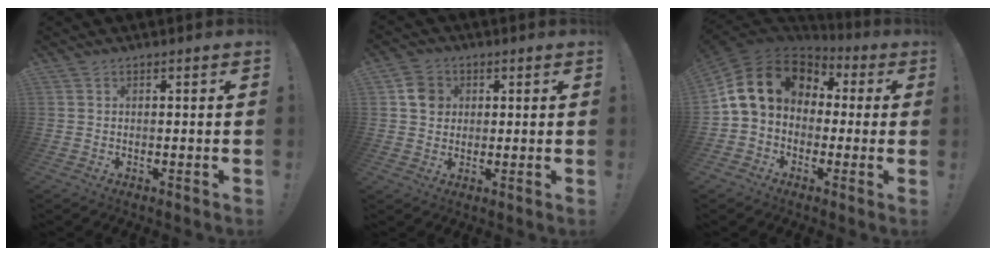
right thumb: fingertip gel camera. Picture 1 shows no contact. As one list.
[{"total": 6.5, "force": [1.7, 5.9, 2.1], "torque": [-0.017, 0.000, 0.033]}, {"total": 16.0, "force": [3.9, 11.9, 9.9], "torque": [-0.173, -0.004, 0.074]}]